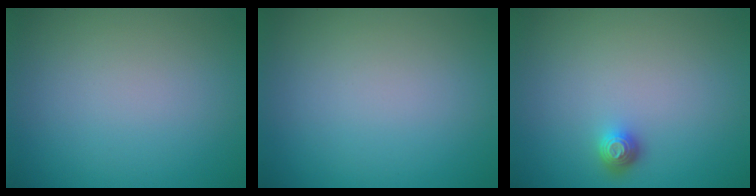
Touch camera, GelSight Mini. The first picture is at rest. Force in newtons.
{"total": 0.0}
{"total": 1.3, "press": 1.1, "slide": 0.7}